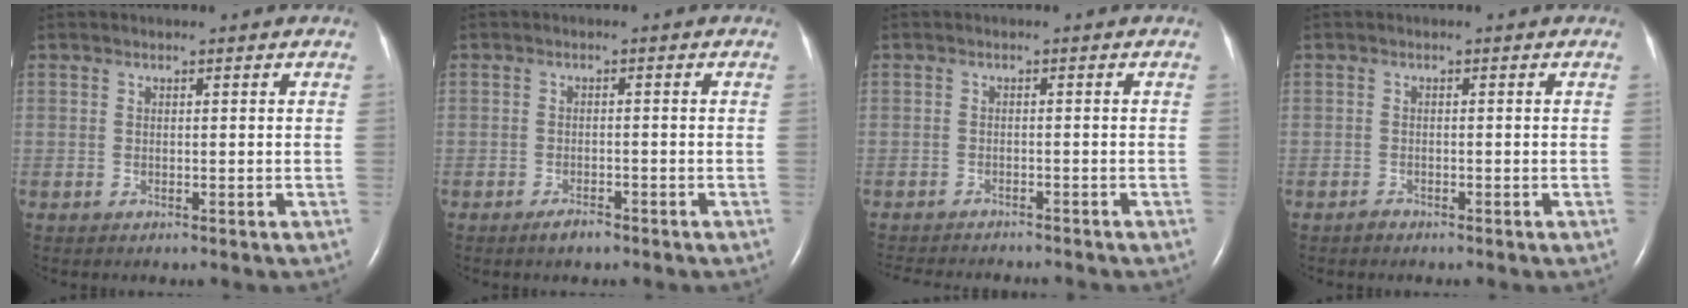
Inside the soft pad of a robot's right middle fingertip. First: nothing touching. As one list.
[{"total": 2.0, "force": [-1.6, 0.6, 1.1], "torque": [-0.026, -0.002, -0.025]}, {"total": 9.8, "force": [-9.1, 1.6, 3.3], "torque": [-0.047, -0.010, -0.121]}, {"total": 0.7, "force": [-0.7, 0.2, 0.1], "torque": [-0.002, -0.001, -0.014]}]